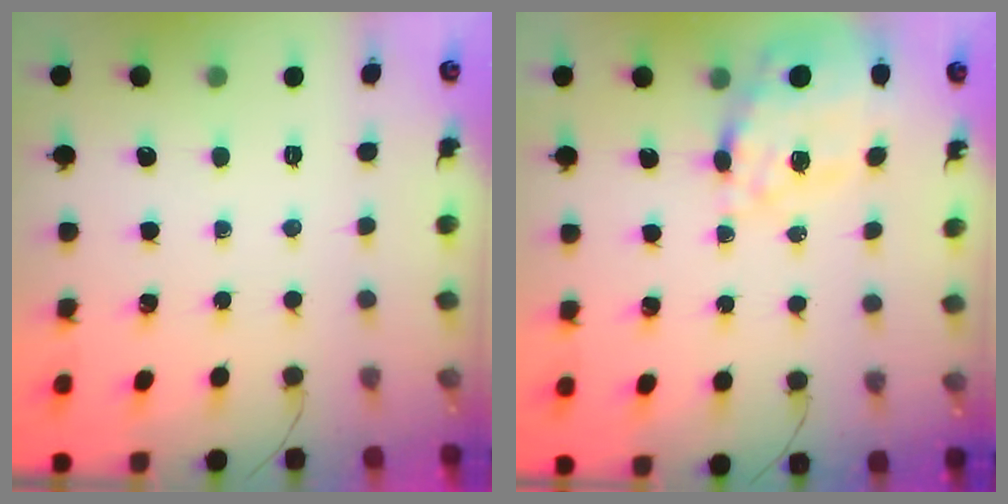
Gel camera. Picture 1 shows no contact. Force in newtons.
{"total": 19.1, "press": 18.8, "slide": 3.8}